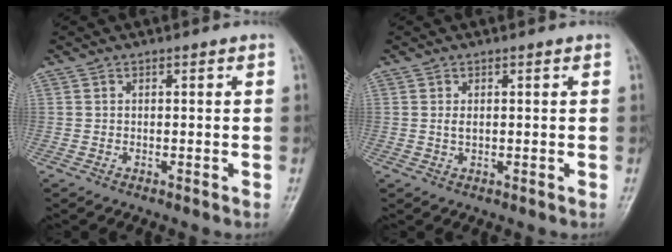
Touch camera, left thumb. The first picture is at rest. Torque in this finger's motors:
{"motor_torque": [-0.04, 0.06, 0.21, -0.03, 0.01]}